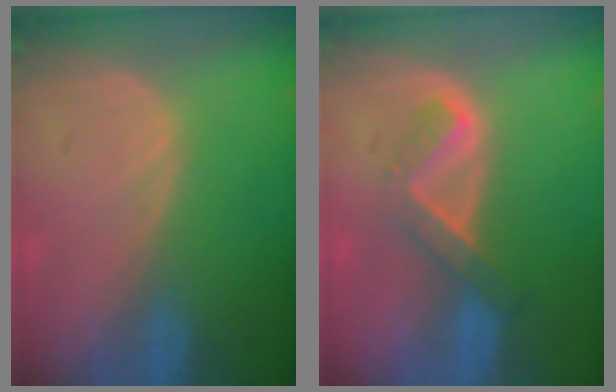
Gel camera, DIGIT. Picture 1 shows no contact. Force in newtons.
{"total": 5.2, "press": 4.5, "slide": 2.7}